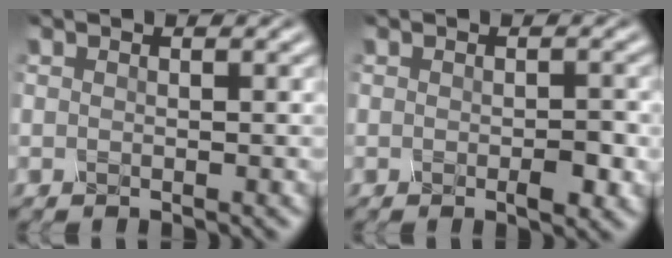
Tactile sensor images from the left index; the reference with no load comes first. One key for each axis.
{"total": 2.0, "fx": -0.7, "fy": 0.7, "fz": 1.8, "tx": -0.029, "ty": -0.004, "tz": -0.006}